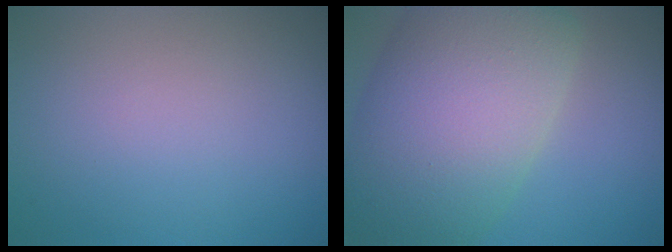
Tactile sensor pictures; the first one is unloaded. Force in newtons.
{"total": 13.5, "press": 13.4, "slide": 0.7}